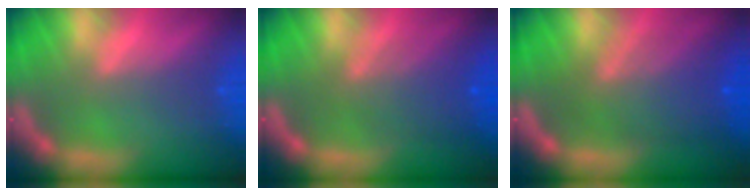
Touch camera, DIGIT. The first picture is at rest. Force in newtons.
{"total": 5.6}
{"total": 7.5}